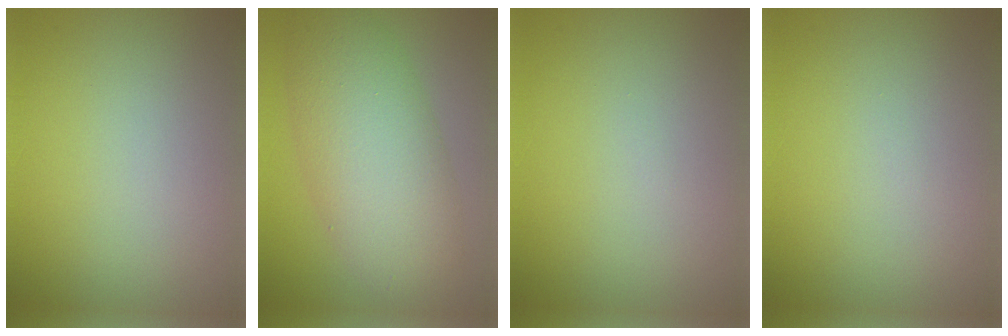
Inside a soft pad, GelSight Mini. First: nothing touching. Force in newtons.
{"total": 8.5, "press": 8.5, "slide": 0.1}
{"total": 0.0}
{"total": 0.0}